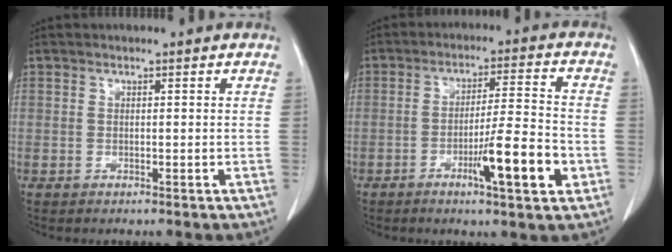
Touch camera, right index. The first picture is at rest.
{"total": 9.7, "force": [-3.6, 0.5, 9.0], "torque": [-0.143, -0.005, -0.058]}